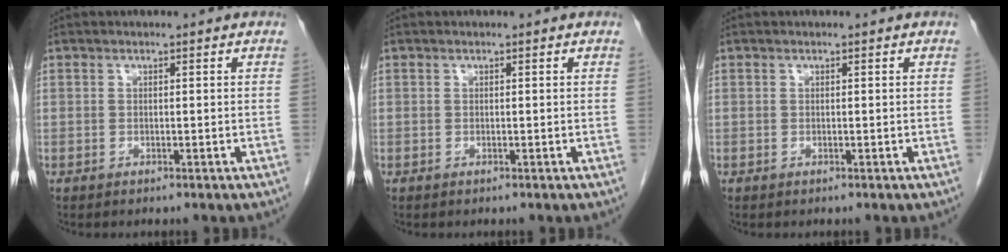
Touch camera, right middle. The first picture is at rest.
{"total": 0.0}
{"total": 0.0}